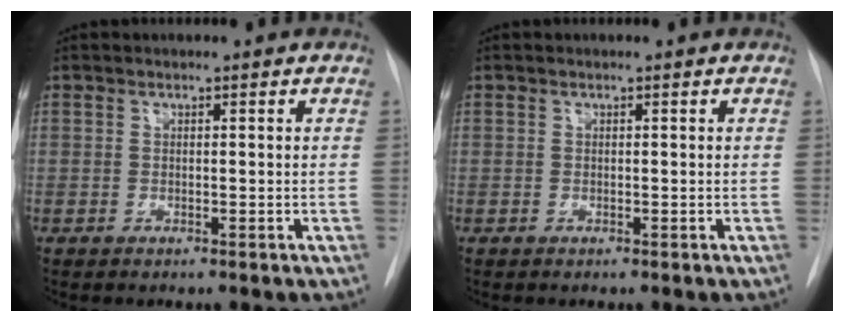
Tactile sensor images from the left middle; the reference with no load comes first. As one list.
[{"total": 0.0}]